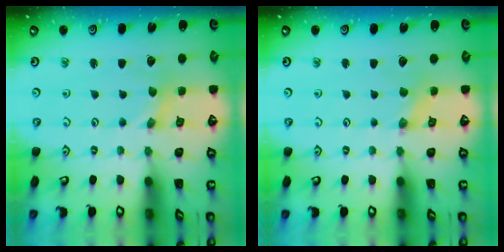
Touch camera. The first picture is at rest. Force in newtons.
{"total": 1.0, "press": 1.0, "slide": 0.2}